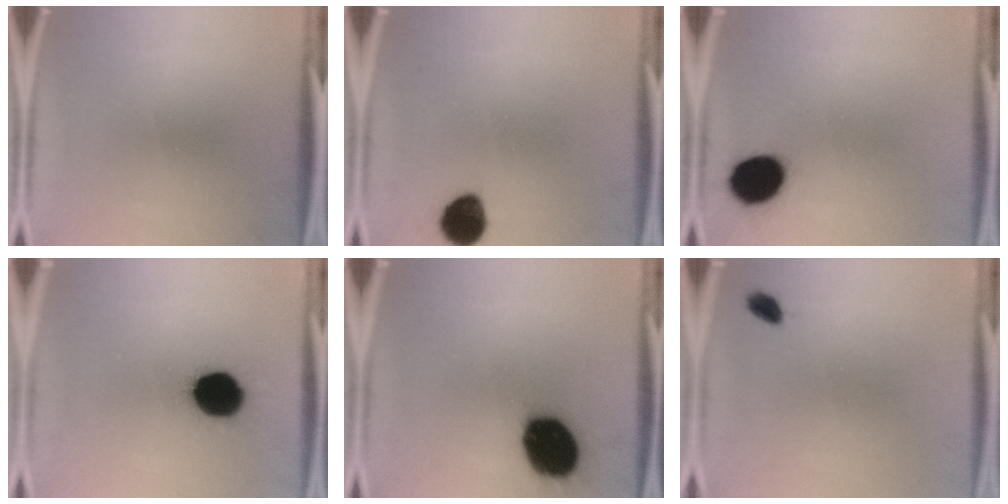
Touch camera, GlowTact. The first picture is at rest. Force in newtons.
{"total": 8.6}
{"total": 11.2}
{"total": 14.5}
{"total": 19.1}
{"total": 1.9}